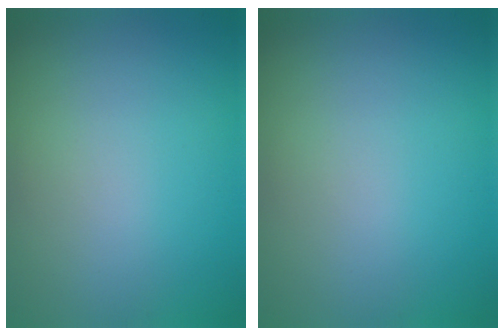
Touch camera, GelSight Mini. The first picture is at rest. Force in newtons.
{"total": 0.0}